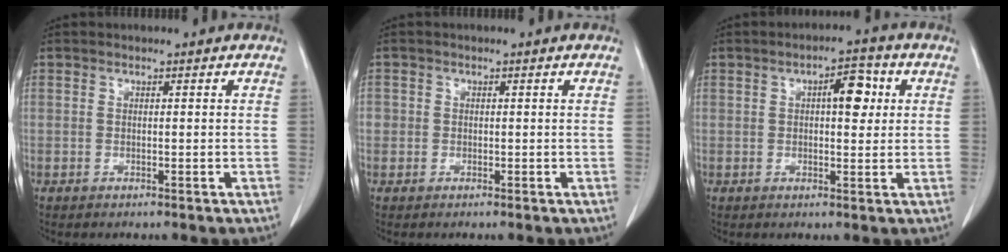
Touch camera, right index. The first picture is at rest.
{"total": 1.2, "force": [-0.1, 1.2, 0.1], "torque": [0.007, 0.007, -0.004]}
{"total": 5.3, "force": [1.4, 2.0, 4.7], "torque": [-0.069, 0.011, 0.018]}